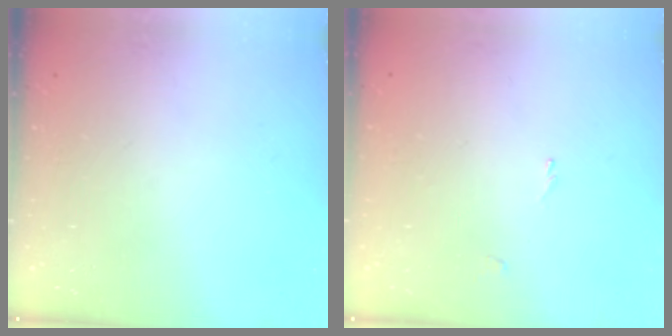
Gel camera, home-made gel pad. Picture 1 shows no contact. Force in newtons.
{"total": 0.8, "press": 0.7, "slide": 0.4}